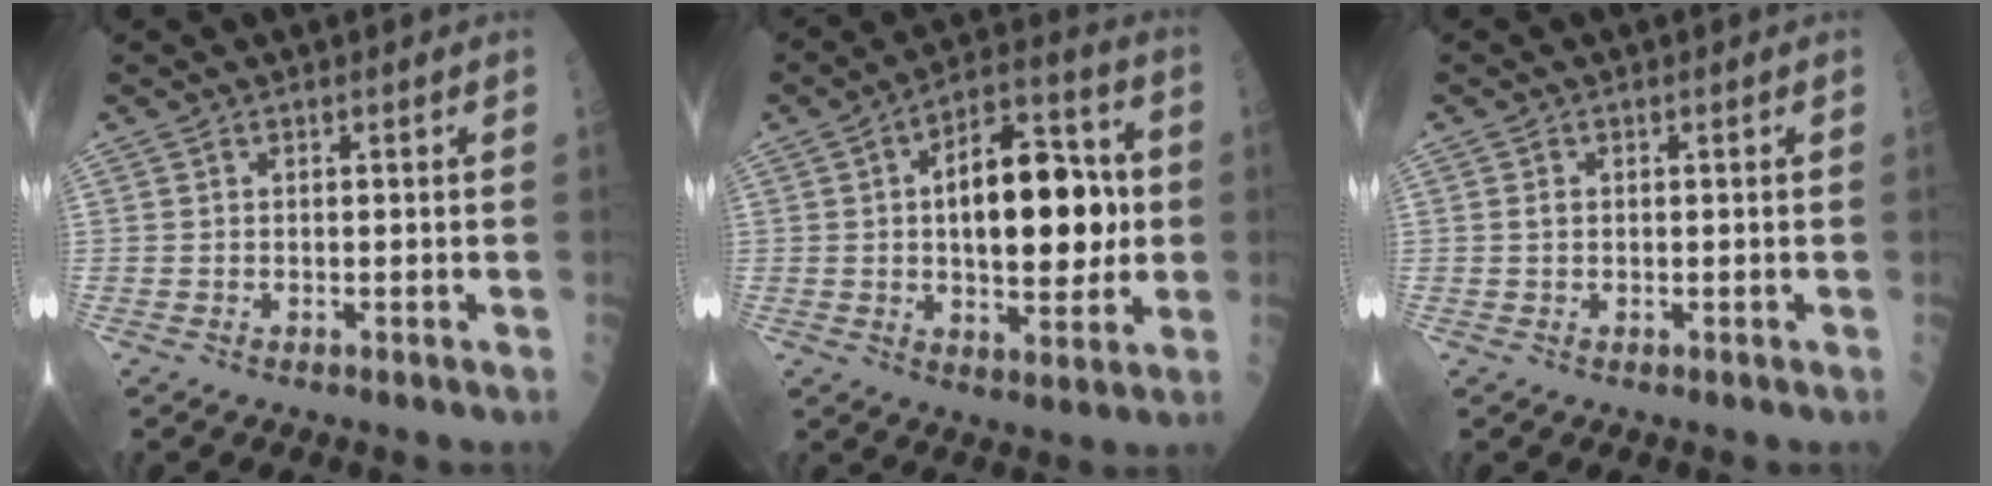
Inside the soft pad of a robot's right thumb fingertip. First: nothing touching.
{"total": 19.6, "force": [1.4, 9.9, 16.9], "torque": [-0.217, 0.018, 0.020]}
{"total": 1.0, "force": [0.2, 0.8, 0.7], "torque": [-0.012, 0.002, 0.005]}